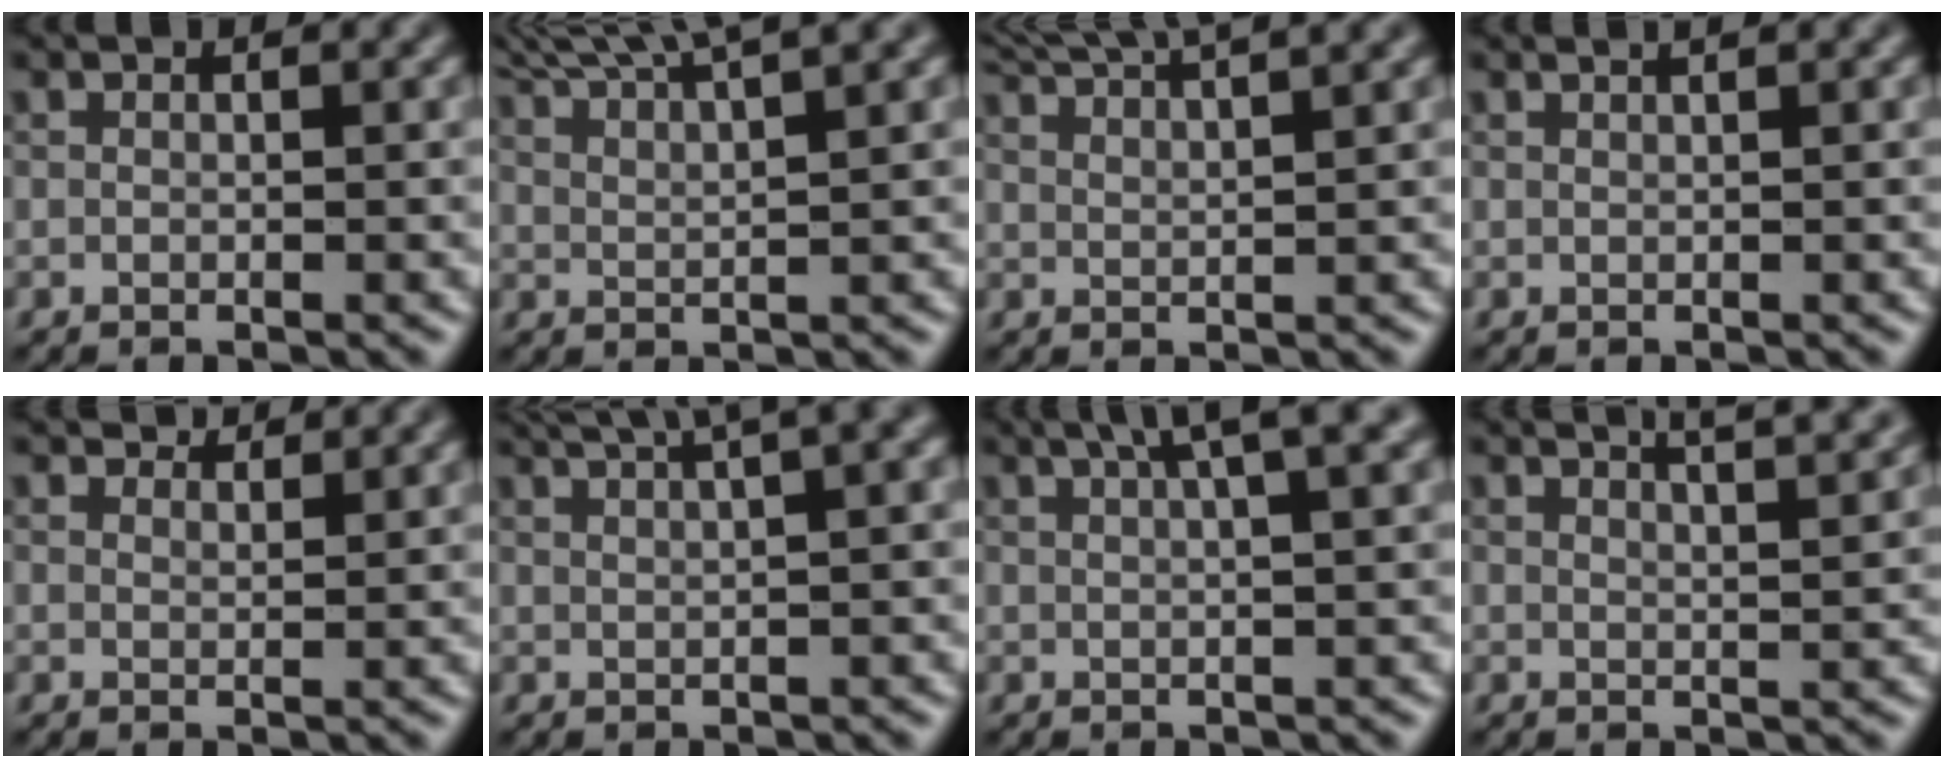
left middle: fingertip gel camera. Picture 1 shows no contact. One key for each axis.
{"total": 8.2, "fx": 6.8, "fy": 1.5, "fz": 4.3, "tx": -0.056, "ty": 0.029, "tz": 0.071}
{"total": 7.1, "fx": 5.8, "fy": 1.7, "fz": 3.8, "tx": -0.040, "ty": 0.037, "tz": 0.053}
{"total": 1.6, "fx": 1.1, "fy": 0.6, "fz": 1.0, "tx": -0.001, "ty": -0.005, "tz": -0.002}
{"total": 3.1, "fx": 3.0, "fy": 0.6, "fz": 0.7, "tx": -0.015, "ty": -0.005, "tz": 0.045}
{"total": 7.1, "fx": 4.9, "fy": 2.0, "fz": 4.7, "tx": -0.052, "ty": 0.042, "tz": 0.045}
{"total": 5.2, "fx": 3.1, "fy": 1.1, "fz": 4.1, "tx": -0.045, "ty": 0.021, "tz": 0.033}
{"total": 6.8, "fx": 4.8, "fy": 2.5, "fz": 4.0, "tx": -0.021, "ty": 0.046, "tz": 0.034}